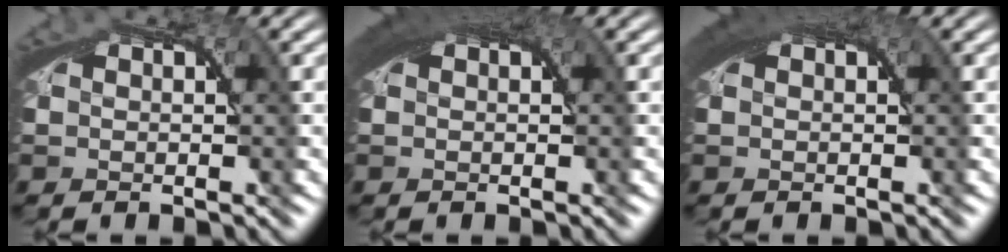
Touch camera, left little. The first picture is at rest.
{"total": 3.7, "force": [1.7, 1.3, 3.0], "torque": [-0.043, 0.013, 0.022]}
{"total": 3.5, "force": [1.6, 1.2, 2.8], "torque": [-0.041, 0.013, 0.021]}